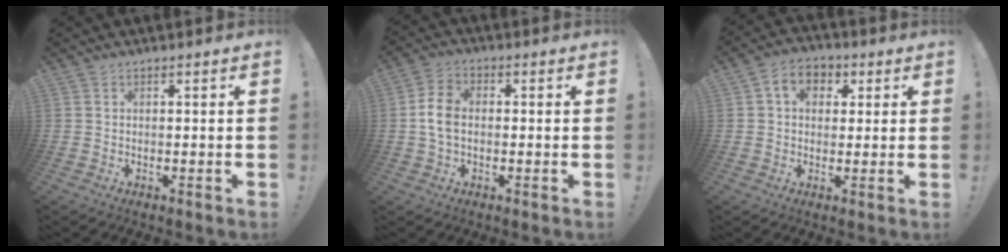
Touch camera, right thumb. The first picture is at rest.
{"total": 7.4, "force": [-0.6, 4.9, 5.5], "torque": [-0.109, 0.011, -0.010]}
{"total": 7.2, "force": [1.9, 5.7, 4.1], "torque": [-0.056, 0.001, 0.035]}